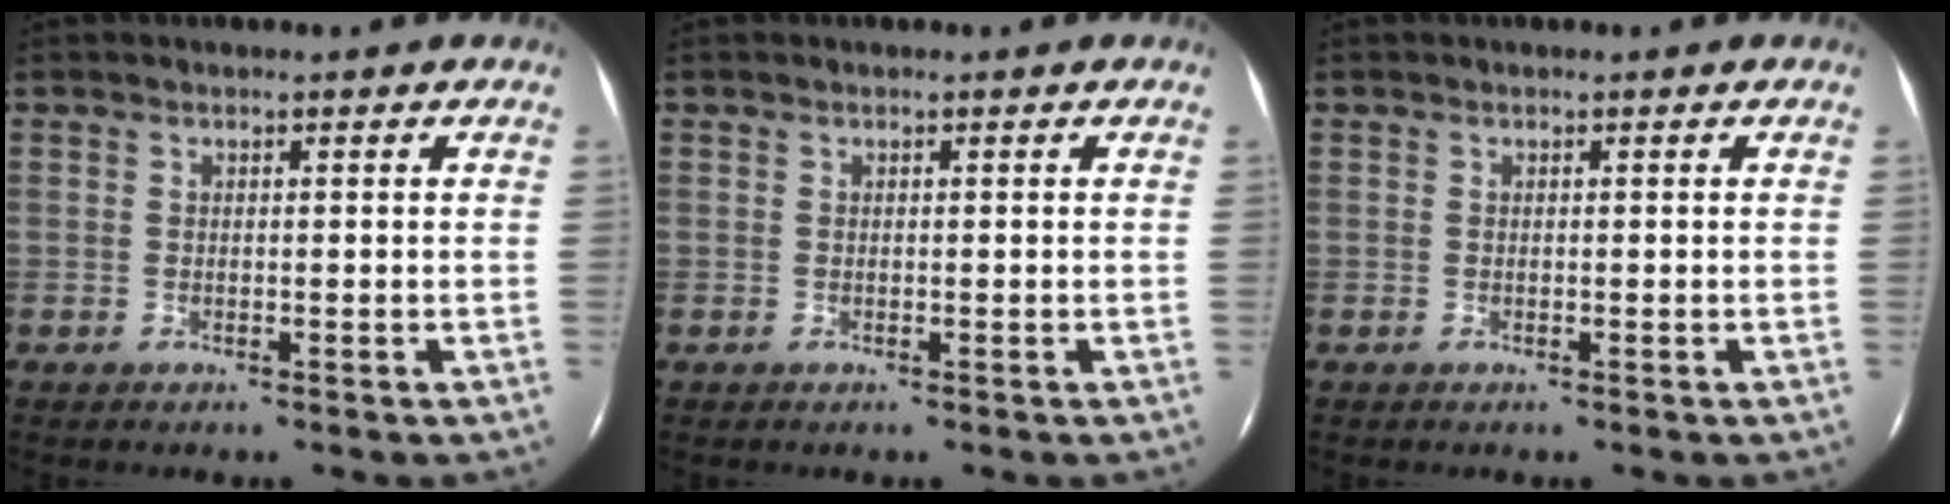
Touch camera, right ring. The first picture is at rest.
{"total": 0.0}
{"total": 0.0}